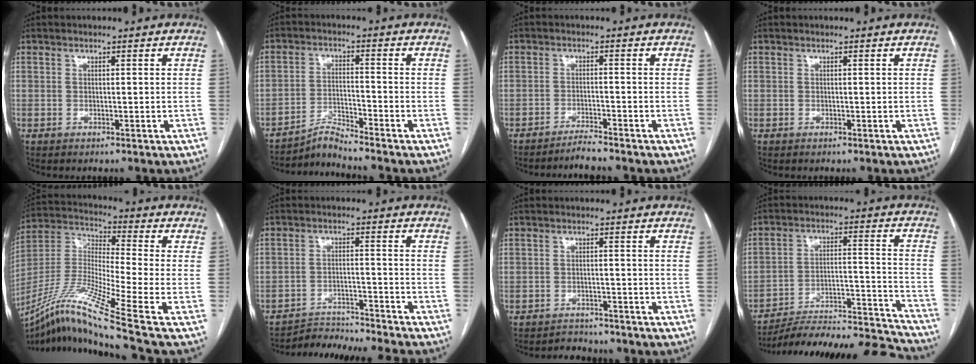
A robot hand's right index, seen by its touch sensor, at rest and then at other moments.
{"total": 4.6, "force": [-4.4, -1.5, 0.1], "torque": [-0.011, -0.017, -0.080]}
{"total": 3.1, "force": [-2.9, -0.8, 0.5], "torque": [-0.012, -0.013, -0.050]}
{"total": 0.0}
{"total": 18.6, "force": [-11.9, -1.5, 14.3], "torque": [-0.302, -0.025, -0.221]}
{"total": 7.9, "force": [-7.7, -1.6, -0.1], "torque": [0.003, -0.002, -0.136]}
{"total": 3.6, "force": [-3.4, 1.1, -0.2], "torque": [-0.003, -0.002, -0.050]}
{"total": 23.8, "force": [-22.5, 1.9, 7.5], "torque": [-0.078, 0.014, -0.326]}